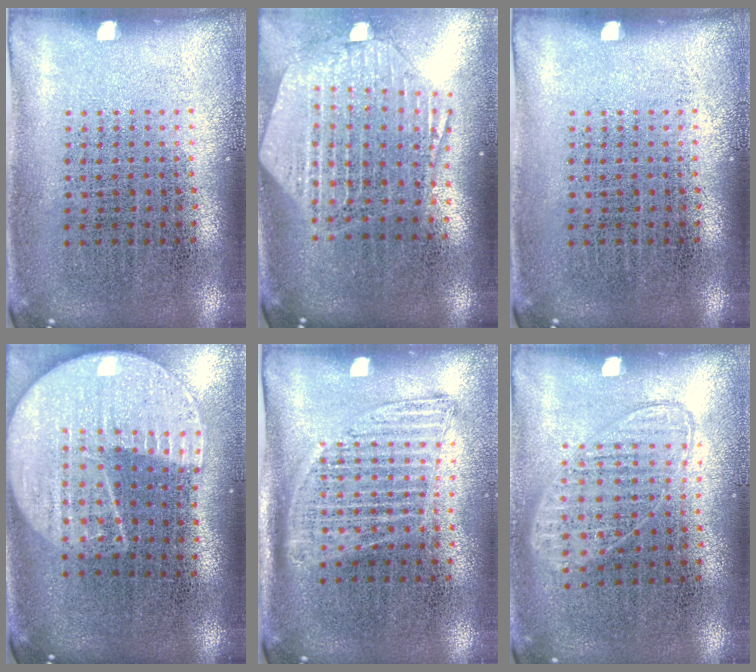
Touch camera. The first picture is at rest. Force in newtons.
{"total": 2.8, "press": 2.3, "slide": 1.6}
{"total": 0.0}
{"total": 2.3, "press": 2.0, "slide": 1.2}
{"total": 1.4, "press": 1.2, "slide": 0.7}
{"total": 1.0, "press": 0.9, "slide": 0.4}